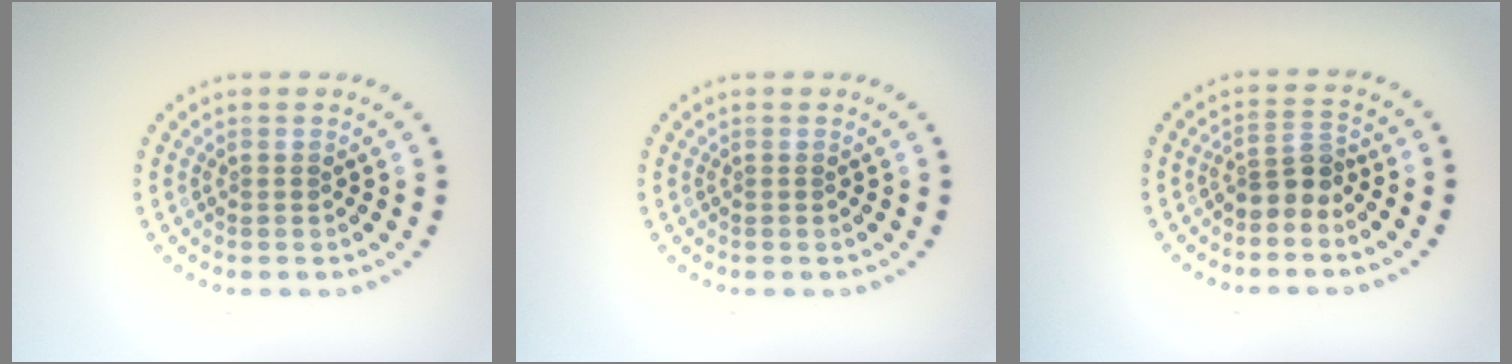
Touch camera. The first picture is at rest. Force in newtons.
{"total": 0.0}
{"total": 2.4, "press": 1.9, "slide": 1.5}